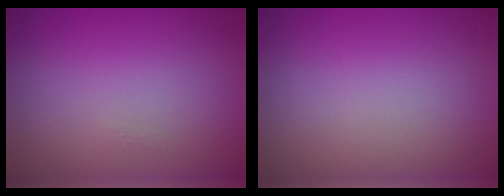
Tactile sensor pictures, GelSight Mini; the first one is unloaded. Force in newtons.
{"total": 0.0}